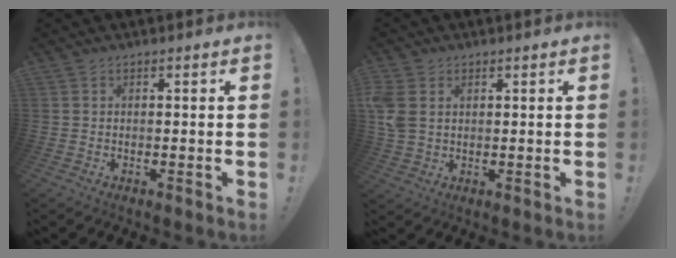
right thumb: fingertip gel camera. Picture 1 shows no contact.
{"total": 6.6, "force": [1.8, 4.9, 4.0], "torque": [-0.091, -0.003, 0.037]}